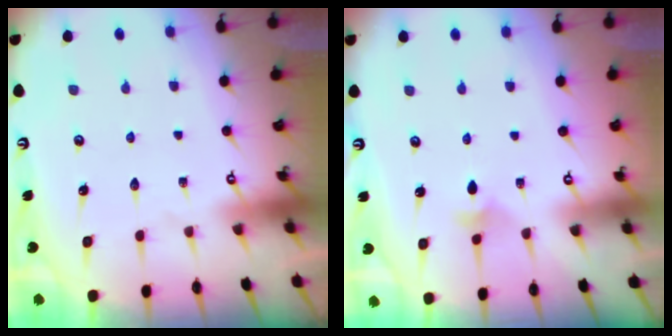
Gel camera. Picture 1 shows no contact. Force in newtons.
{"total": 3.9, "press": 3.8, "slide": 1.0}